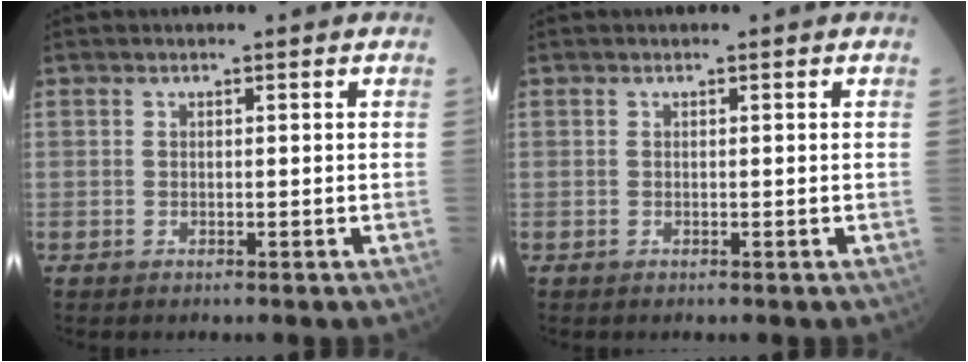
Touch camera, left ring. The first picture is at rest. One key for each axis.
{"total": 0.0}